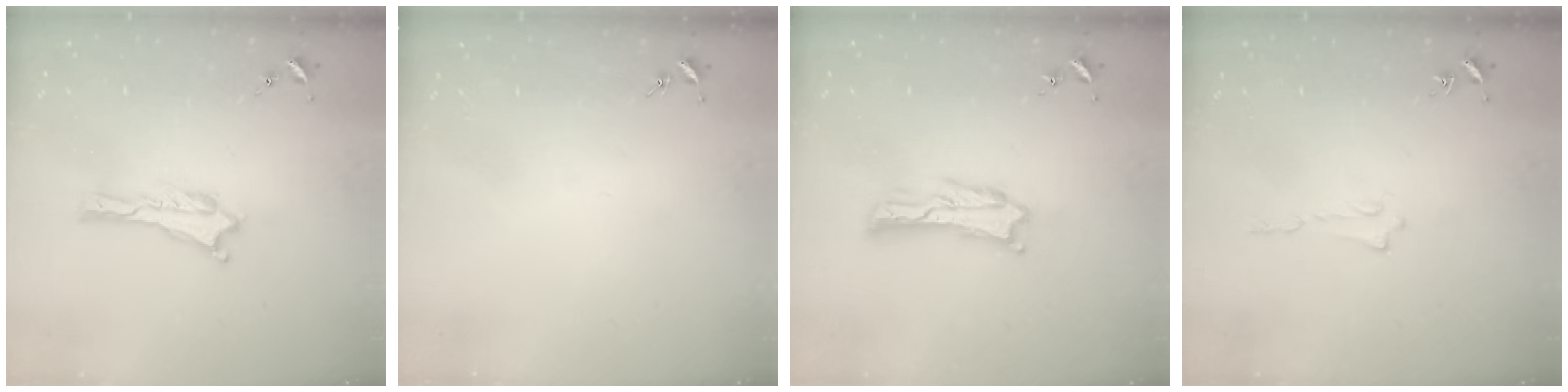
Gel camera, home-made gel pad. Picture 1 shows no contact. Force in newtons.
{"total": 0.0}
{"total": 1.6, "press": 1.6, "slide": 0.3}
{"total": 0.0}